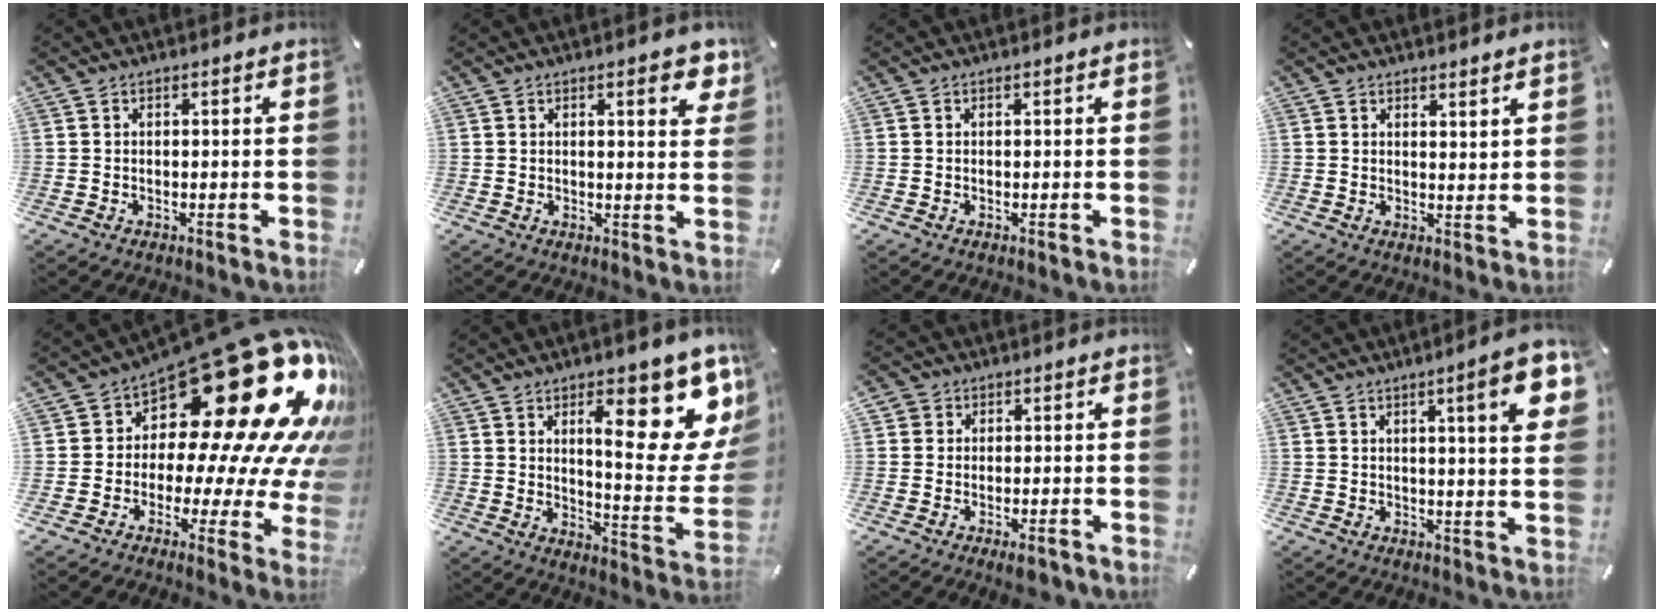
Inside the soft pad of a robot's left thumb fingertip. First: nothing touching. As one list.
[{"total": 5.6, "force": [2.9, 1.6, 4.6], "torque": [-0.054, -0.015, 0.040]}, {"total": 0.0}, {"total": 2.1, "force": [2.1, 0.2, 0.2], "torque": [-0.001, -0.015, 0.038]}, {"total": 33.3, "force": [15.7, 15.0, 25.3], "torque": [-0.333, -0.158, 0.295]}, {"total": 21.3, "force": [10.4, 6.9, 17.2], "torque": [-0.230, -0.070, 0.154]}, {"total": 3.1, "force": [-1.7, 2.2, 1.4], "torque": [-0.020, 0.016, -0.032]}, {"total": 11.3, "force": [4.2, 1.5, 10.4], "torque": [-0.148, -0.016, 0.060]}]